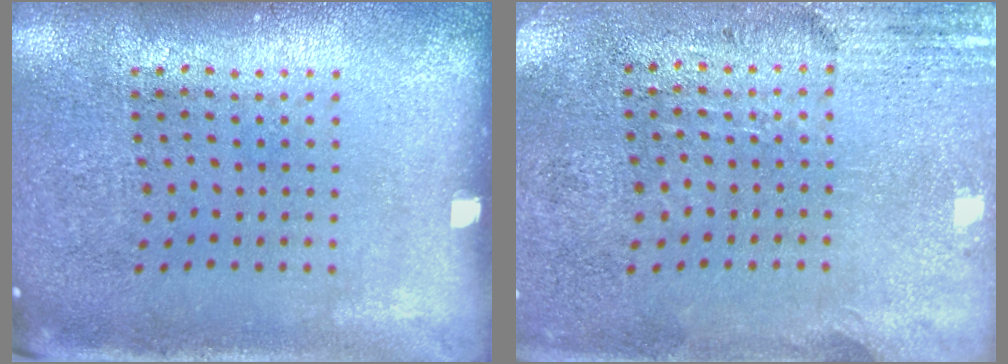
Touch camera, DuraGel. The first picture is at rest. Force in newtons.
{"total": 2.8, "press": 2.4, "slide": 1.4}